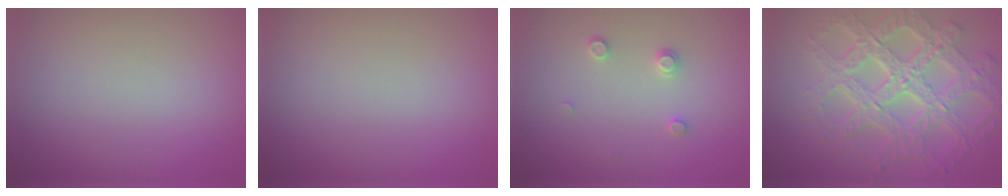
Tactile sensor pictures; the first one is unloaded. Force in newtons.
{"total": 0.0}
{"total": 1.3, "press": 1.3, "slide": 0.2}
{"total": 6.9, "press": 6.0, "slide": 3.4}